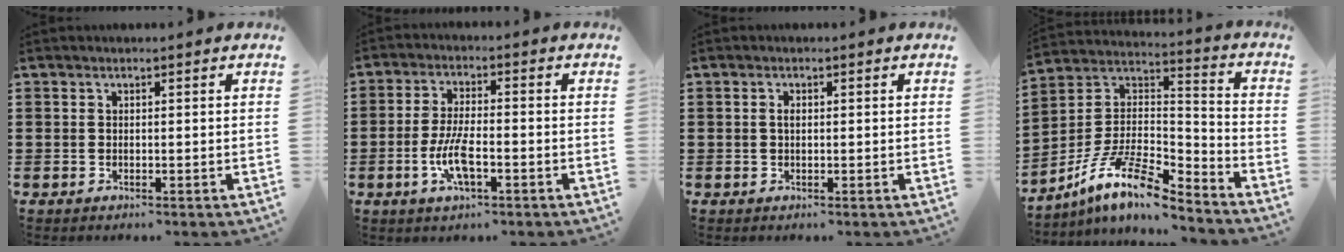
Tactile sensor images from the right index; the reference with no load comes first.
{"total": 6.6, "force": [-2.1, 2.1, 5.9], "torque": [-0.132, -0.008, -0.044]}
{"total": 1.0, "force": [0.1, 0.5, 0.9], "torque": [-0.019, 0.002, 0.001]}
{"total": 11.4, "force": [-8.5, 2.7, 7.1], "torque": [-0.152, 0.007, -0.172]}